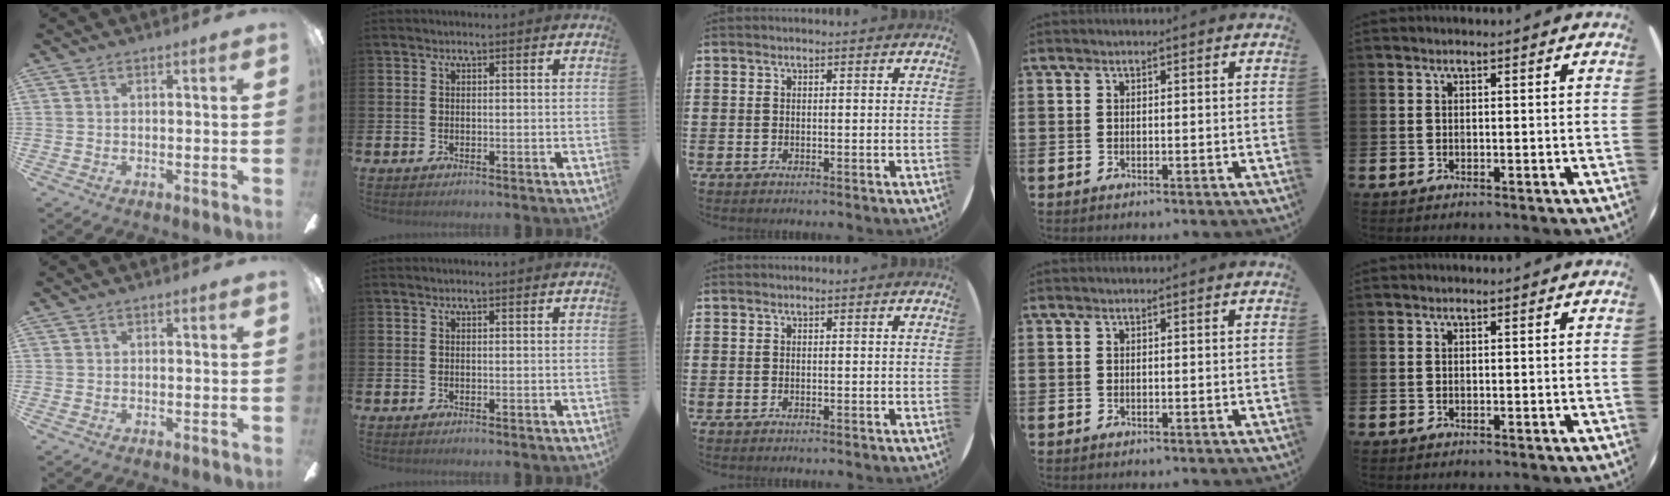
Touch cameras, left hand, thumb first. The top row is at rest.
{}